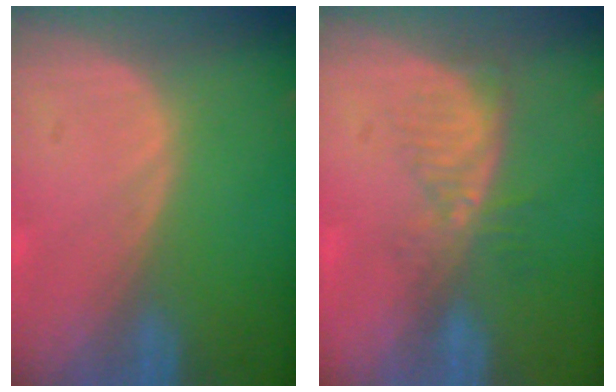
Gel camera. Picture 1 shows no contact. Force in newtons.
{"total": 5.5, "press": 4.6, "slide": 3.0}